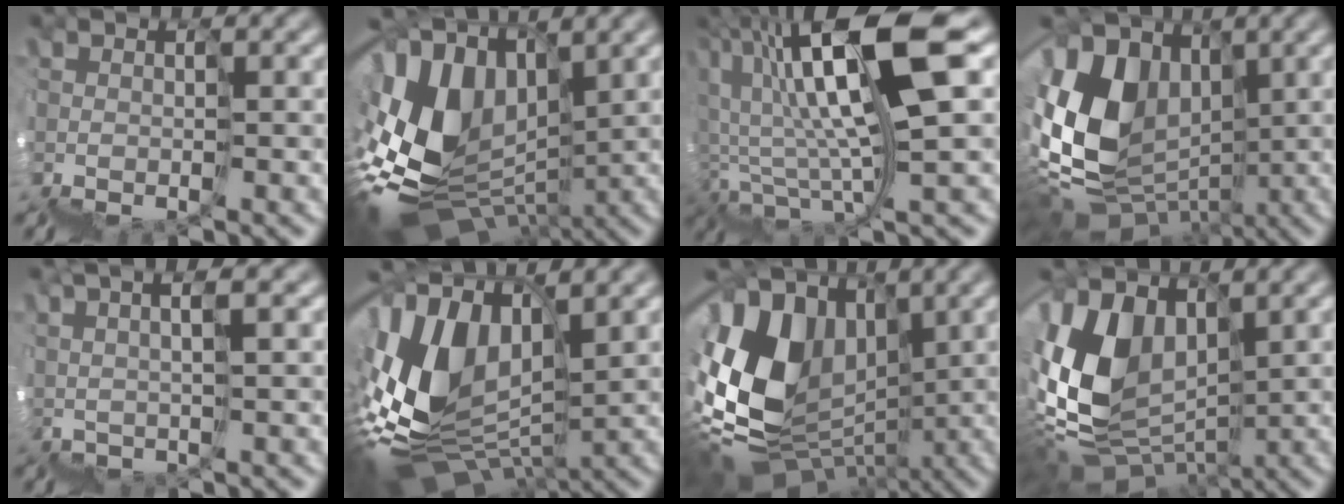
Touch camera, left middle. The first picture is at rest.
{"total": 8.4, "force": [3.7, 5.8, 4.8], "torque": [-0.109, 0.037, 0.064]}
{"total": 9.0, "force": [5.6, 1.1, 7.0], "torque": [-0.113, 0.042, 0.099]}
{"total": 9.2, "force": [3.1, 7.0, 5.1], "torque": [-0.120, 0.036, 0.046]}
{"total": 4.7, "force": [3.5, 1.3, 2.8], "torque": [-0.006, 0.035, 0.064]}
{"total": 8.7, "force": [4.1, 4.8, 6.0], "torque": [-0.139, 0.031, 0.074]}
{"total": 9.4, "force": [4.1, 7.3, 4.2], "torque": [-0.096, 0.030, 0.066]}
{"total": 6.7, "force": [3.5, 4.5, 3.5], "torque": [-0.099, 0.017, 0.060]}